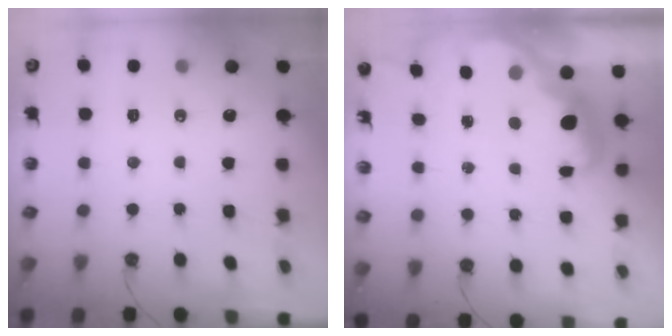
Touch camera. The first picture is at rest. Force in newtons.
{"total": 3.3, "press": 3.3, "slide": 0.5}